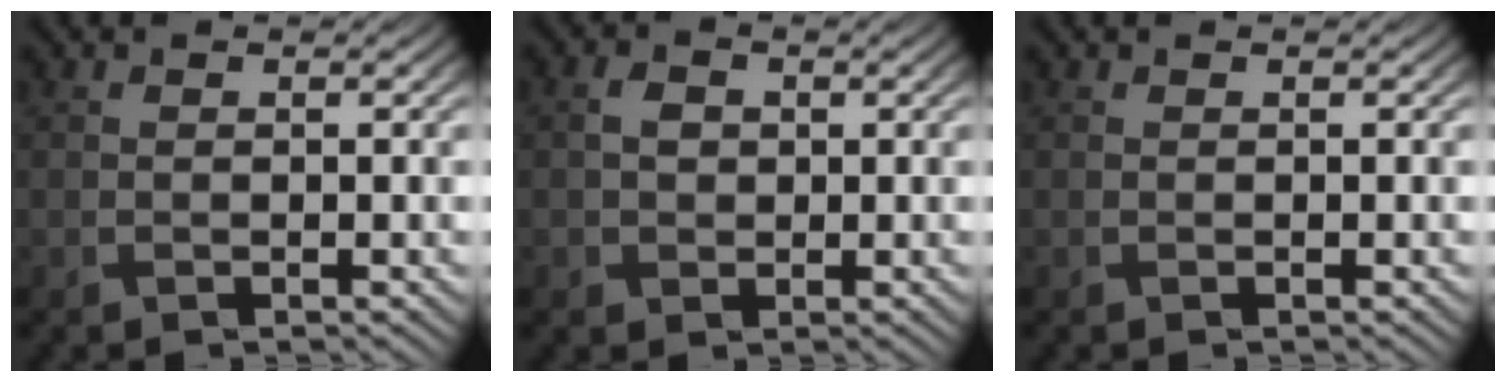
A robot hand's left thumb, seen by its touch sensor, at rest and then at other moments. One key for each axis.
{"total": 2.4, "fx": 0.1, "fy": 2.1, "fz": 1.3, "tx": -0.032, "ty": -0.001, "tz": -0.001}
{"total": 0.0}